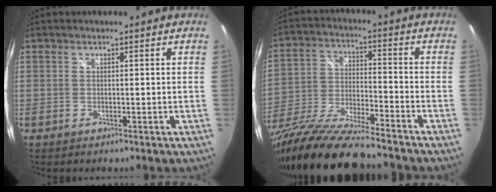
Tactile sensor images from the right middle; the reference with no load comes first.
{"total": 19.7, "force": [-16.3, 2.3, 10.9], "torque": [-0.217, -0.046, -0.287]}